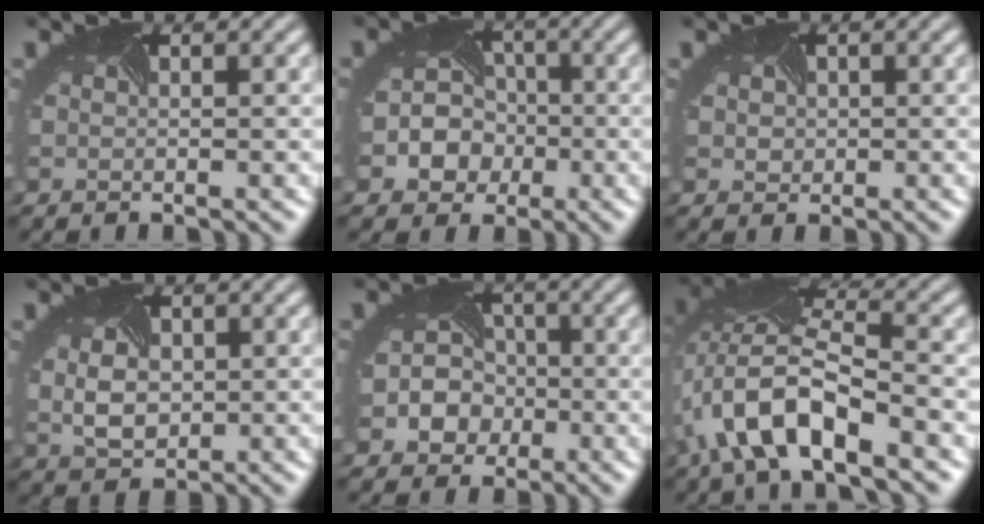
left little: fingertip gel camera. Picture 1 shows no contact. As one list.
[{"total": 6.4, "force": [-1.8, 5.7, 2.3], "torque": [-0.035, 0.002, -0.047]}, {"total": 1.7, "force": [0.4, 1.6, 0.6], "torque": [-0.015, 0.001, 0.005]}, {"total": 3.4, "force": [0.1, 2.6, 2.2], "torque": [-0.053, -0.004, 0.012]}, {"total": 5.8, "force": [-1.7, 5.1, 2.0], "torque": [-0.024, 0.005, -0.045]}, {"total": 8.3, "force": [-4.1, 3.0, 6.6], "torque": [-0.138, 0.006, -0.079]}]